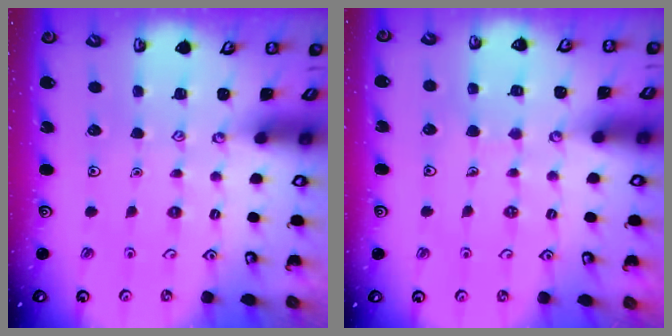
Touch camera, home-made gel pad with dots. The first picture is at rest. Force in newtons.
{"total": 4.3, "press": 4.3, "slide": 0.2}